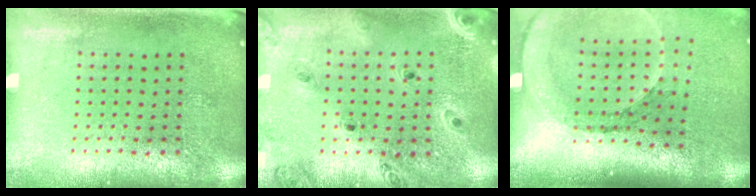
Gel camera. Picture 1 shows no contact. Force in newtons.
{"total": 0.9, "press": 0.9, "slide": 0.1}
{"total": 2.6, "press": 1.9, "slide": 1.8}